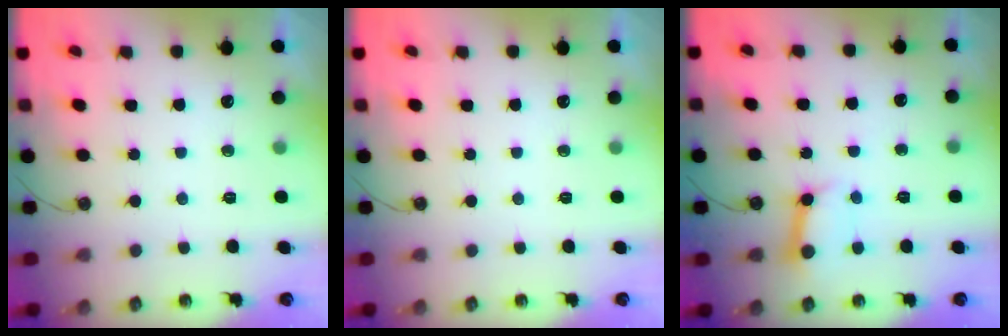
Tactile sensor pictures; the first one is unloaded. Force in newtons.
{"total": 0.0}
{"total": 9.4, "press": 9.3, "slide": 1.0}